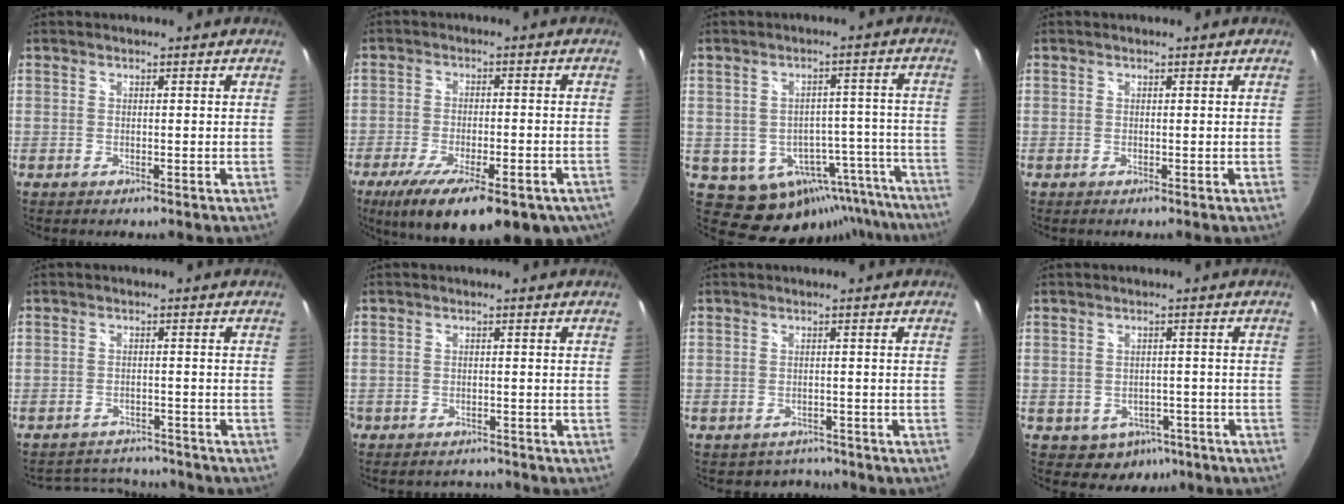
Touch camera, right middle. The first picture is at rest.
{"total": 21.0, "force": [-13.6, 7.5, 14.2], "torque": [-0.250, -0.056, -0.188]}
{"total": 15.3, "force": [-10.0, 10.2, 5.5], "torque": [-0.089, 0.033, -0.084]}
{"total": 0.0}
{"total": 8.7, "force": [-8.0, 3.0, 1.6], "torque": [-0.044, 0.011, -0.111]}
{"total": 3.5, "force": [-3.0, 1.8, 0.1], "torque": [-0.011, 0.005, -0.047]}
{"total": 3.6, "force": [-2.9, 2.1, 0.0], "torque": [-0.003, 0.002, -0.040]}
{"total": 5.6, "force": [-2.9, 4.4, 1.8], "torque": [-0.038, 0.007, -0.023]}